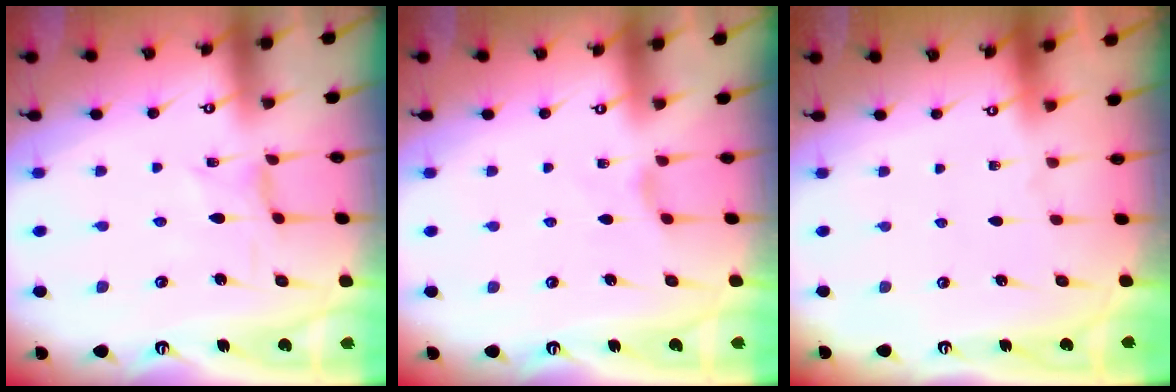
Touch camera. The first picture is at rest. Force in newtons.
{"total": 2.0, "press": 2.0, "slide": 0.4}
{"total": 0.0}